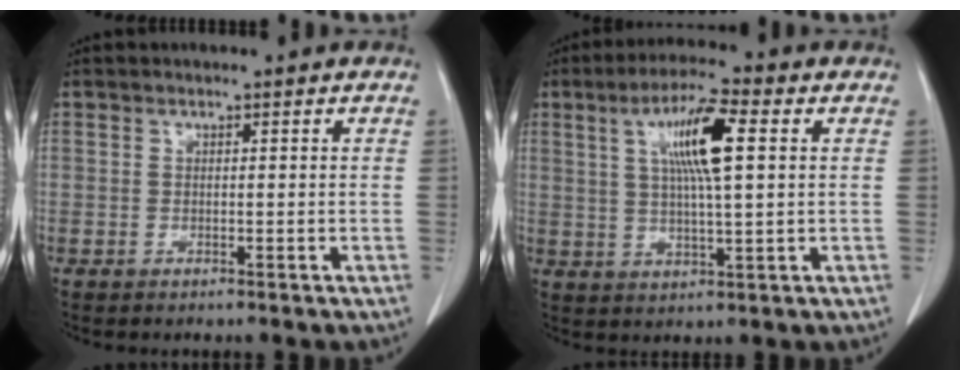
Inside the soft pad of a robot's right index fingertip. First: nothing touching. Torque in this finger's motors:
{"motor_torque": [0.70, 0.23, 0.43, 0.13]}